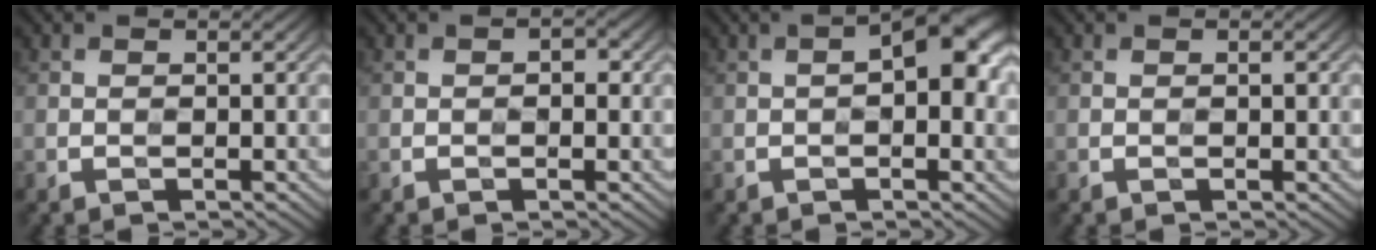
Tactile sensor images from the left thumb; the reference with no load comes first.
{"total": 1.3, "force": [0.0, 0.6, 1.1], "torque": [-0.013, 0.004, -0.003]}
{"total": 6.8, "force": [0.6, 2.6, 6.3], "torque": [-0.090, 0.016, 0.003]}
{"total": 0.5, "force": [0.1, 0.1, 0.5], "torque": [-0.007, 0.000, 0.001]}